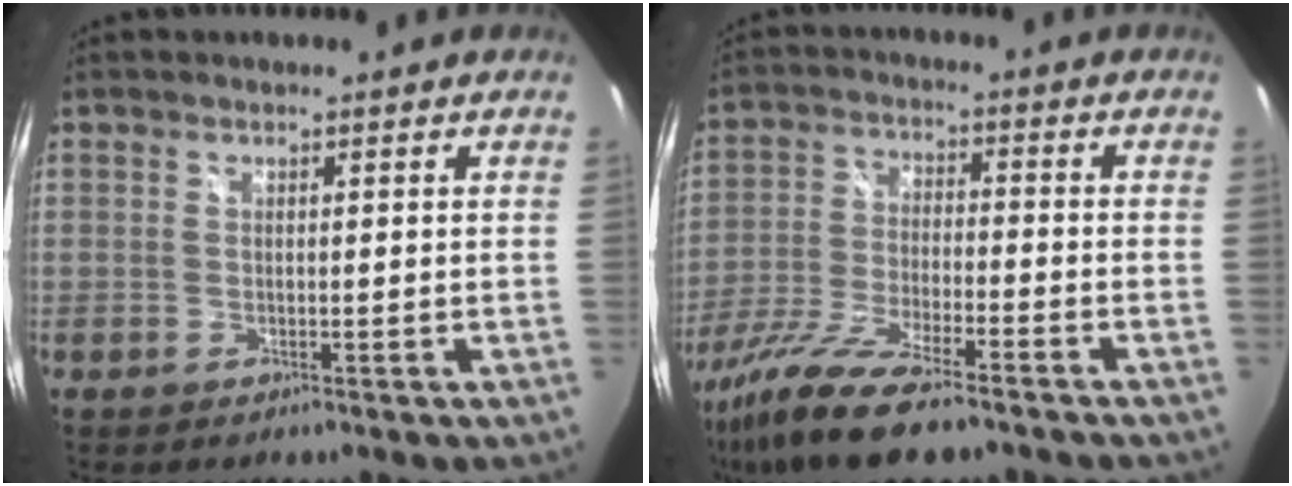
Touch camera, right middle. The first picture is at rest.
{"total": 16.3, "force": [-12.3, 3.3, 10.2], "torque": [-0.216, -0.044, -0.229]}